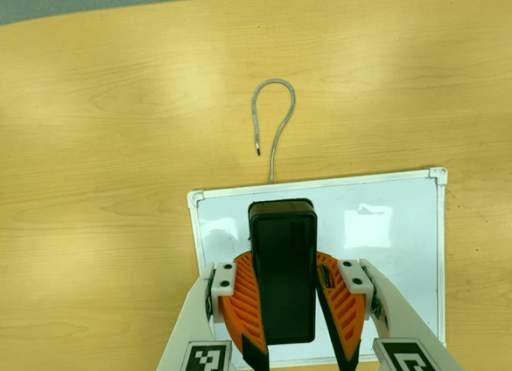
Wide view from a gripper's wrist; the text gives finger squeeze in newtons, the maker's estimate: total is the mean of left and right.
{"total": 12.0, "left": 11.0, "right": 13.0}